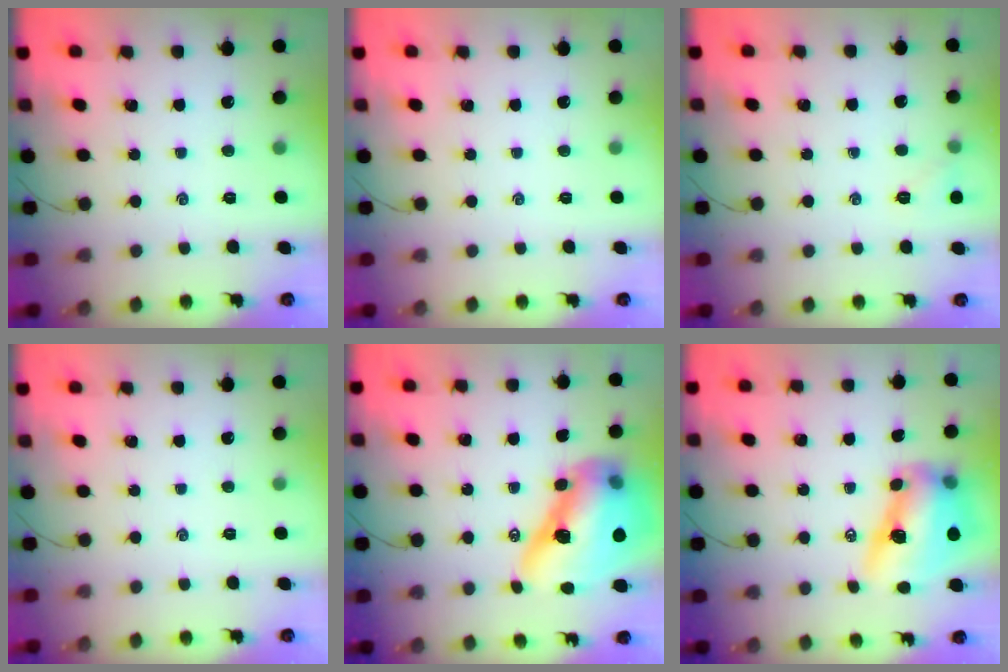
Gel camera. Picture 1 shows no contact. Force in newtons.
{"total": 0.0}
{"total": 5.0, "press": 4.7, "slide": 1.5}
{"total": 0.0}
{"total": 19.4, "press": 18.6, "slide": 5.4}
{"total": 13.1, "press": 12.8, "slide": 2.7}